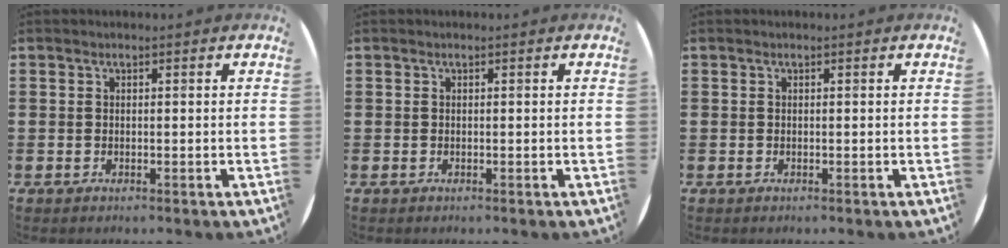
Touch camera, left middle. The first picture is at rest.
{"total": 0.0}
{"total": 0.0}